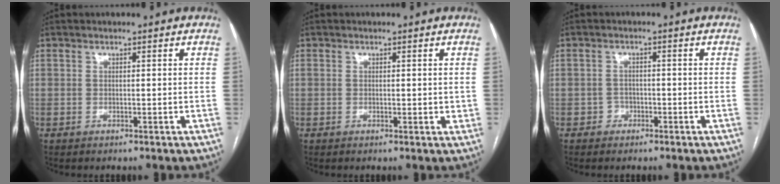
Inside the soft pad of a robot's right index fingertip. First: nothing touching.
{"total": 1.7, "force": [0.1, 0.9, 1.4], "torque": [-0.021, -0.002, 0.000]}
{"total": 1.6, "force": [-1.0, 1.3, 0.1], "torque": [0.005, 0.008, -0.020]}